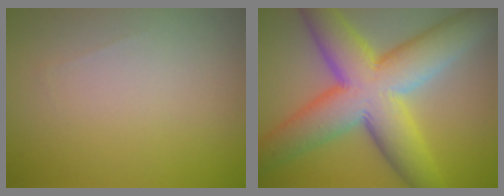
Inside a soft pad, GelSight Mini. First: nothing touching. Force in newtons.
{"total": 12.1, "press": 12.1, "slide": 0.7}